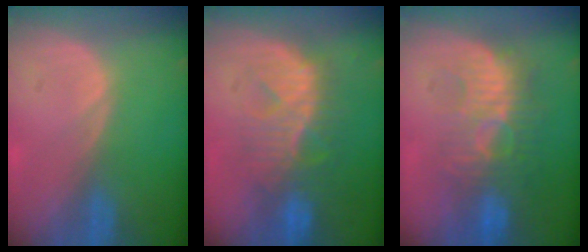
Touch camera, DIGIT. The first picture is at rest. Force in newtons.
{"total": 9.0, "press": 8.6, "slide": 2.5}
{"total": 9.3, "press": 8.9, "slide": 2.8}